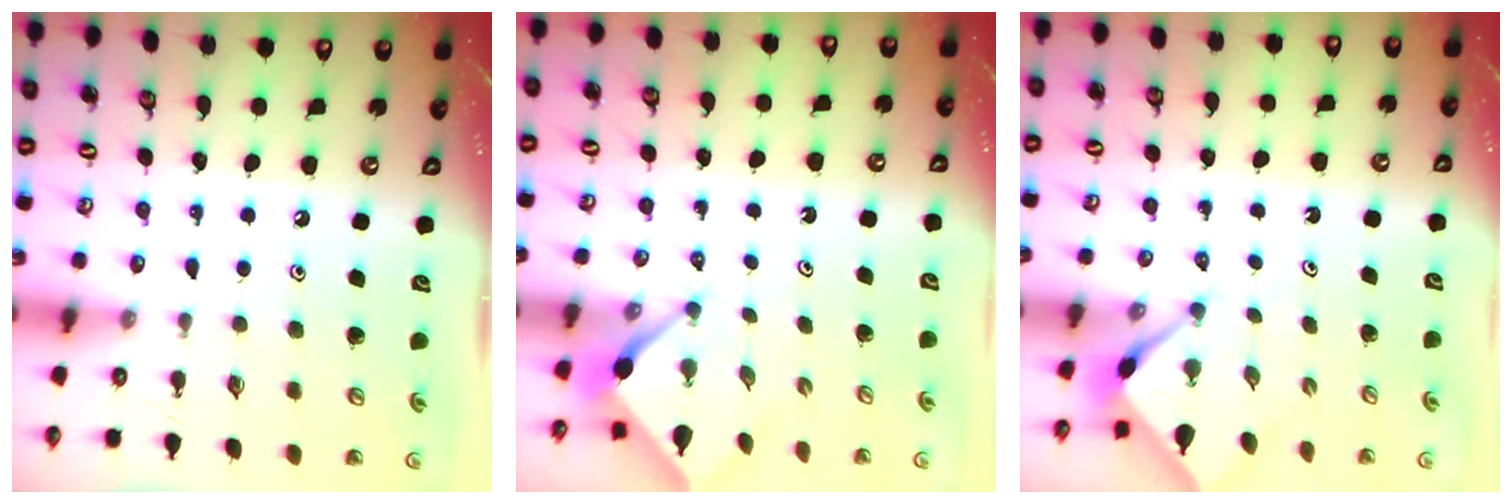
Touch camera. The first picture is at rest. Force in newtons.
{"total": 2.5, "press": 2.5, "slide": 0.3}
{"total": 2.3, "press": 2.3, "slide": 0.1}